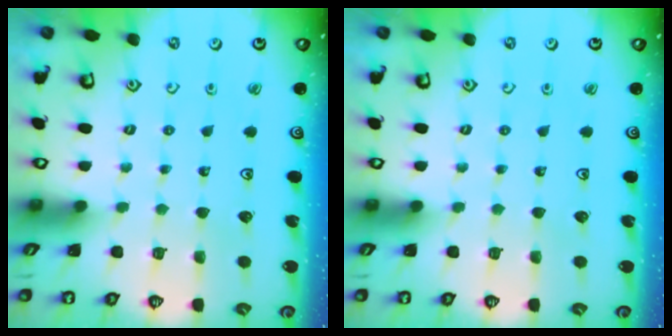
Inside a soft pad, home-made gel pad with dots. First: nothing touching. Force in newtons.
{"total": 0.0}